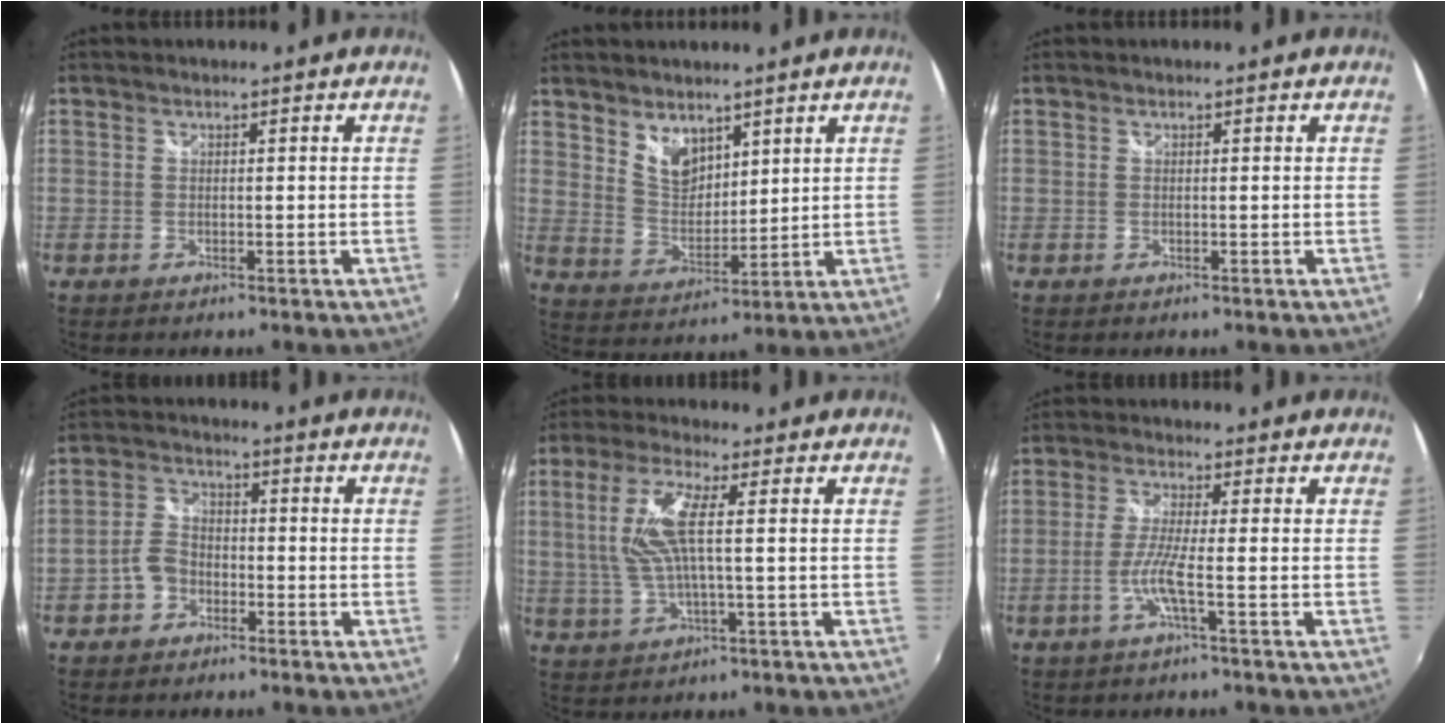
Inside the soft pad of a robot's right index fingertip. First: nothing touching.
{"total": 7.2, "force": [4.9, 4.1, 3.2], "torque": [-0.047, 0.000, 0.099]}
{"total": 0.0}
{"total": 4.9, "force": [-2.6, 3.6, 2.2], "torque": [-0.048, 0.017, -0.045]}
{"total": 8.7, "force": [0.7, 1.5, 8.6], "torque": [-0.175, 0.004, 0.020]}
{"total": 4.7, "force": [-1.9, -0.8, 4.2], "torque": [-0.095, -0.006, -0.038]}